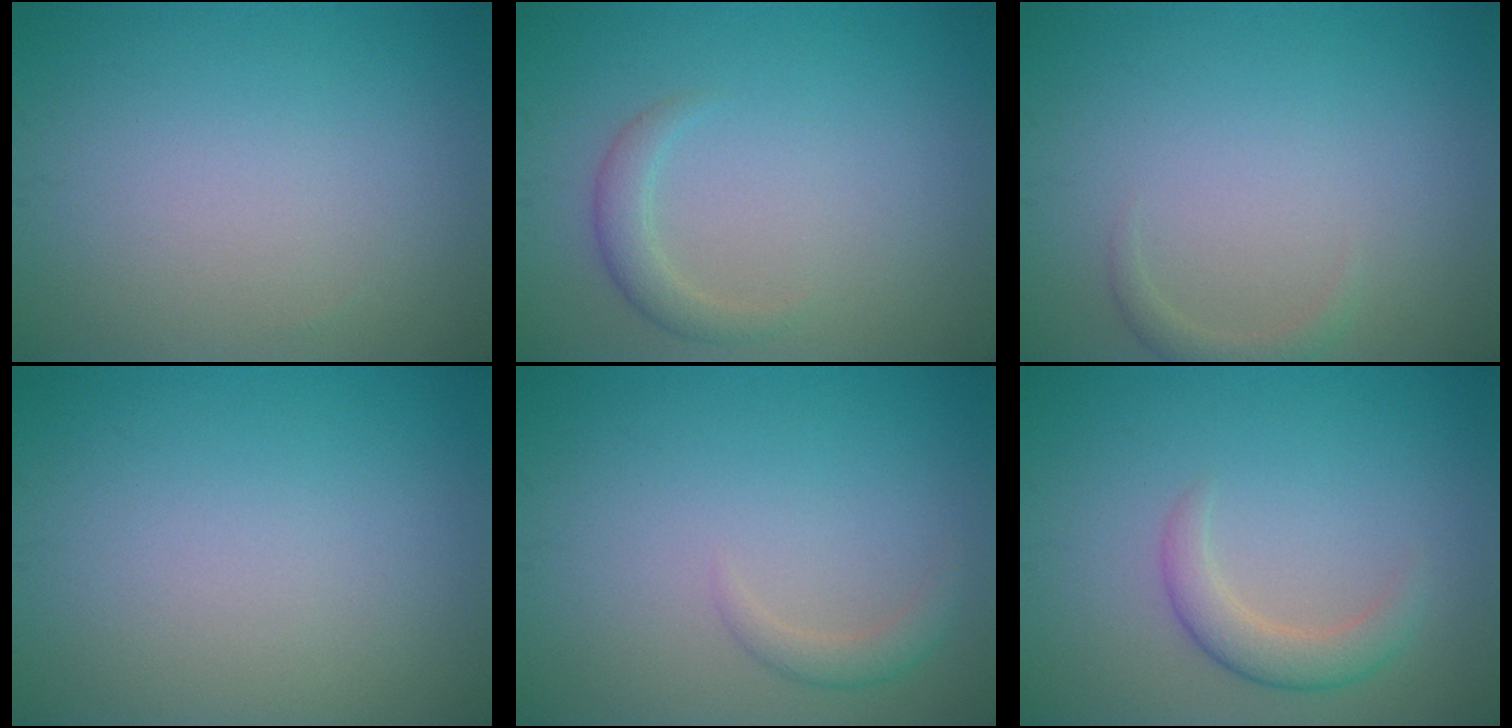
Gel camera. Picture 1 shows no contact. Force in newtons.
{"total": 1.8, "press": 1.8, "slide": 0.1}
{"total": 1.2, "press": 1.2, "slide": 0.2}
{"total": 0.0}
{"total": 1.4, "press": 1.4, "slide": 0.1}
{"total": 2.7, "press": 2.7, "slide": 0.2}